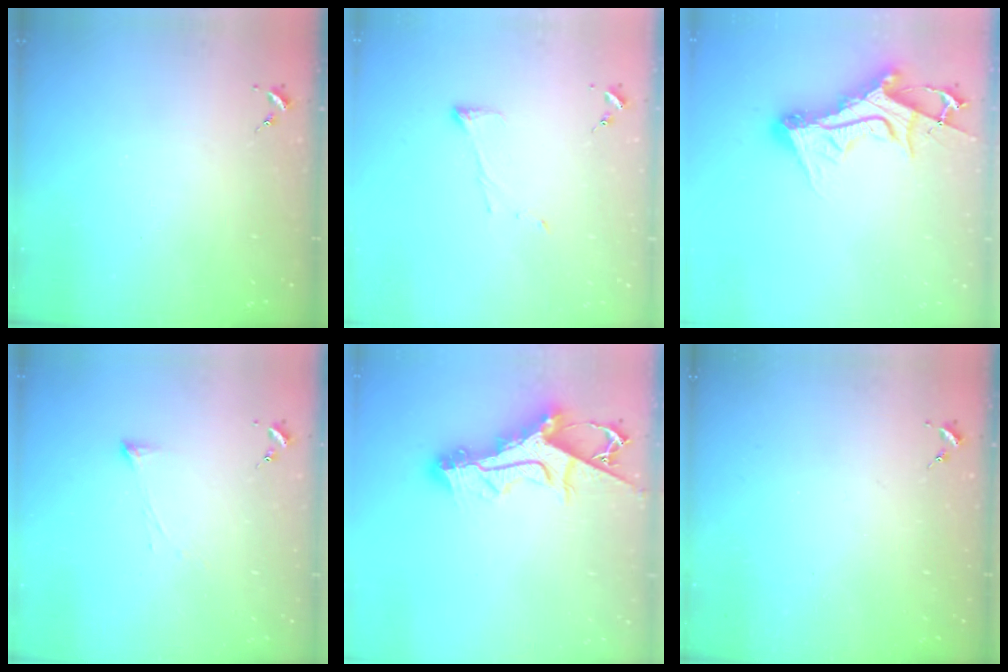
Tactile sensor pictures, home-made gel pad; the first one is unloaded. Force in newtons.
{"total": 6.3, "press": 6.3, "slide": 0.3}
{"total": 13.9, "press": 13.9, "slide": 1.2}
{"total": 3.5, "press": 3.5, "slide": 0.3}
{"total": 15.2, "press": 15.1, "slide": 0.7}
{"total": 0.0}